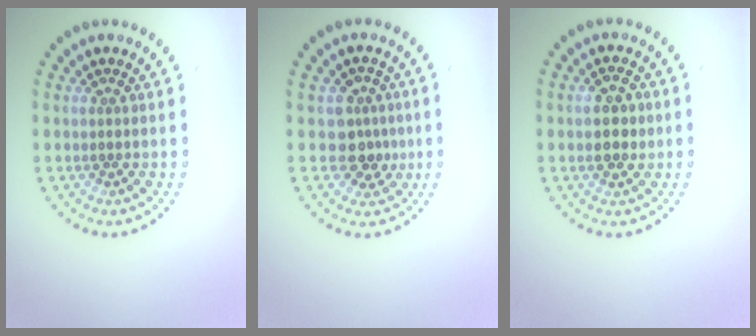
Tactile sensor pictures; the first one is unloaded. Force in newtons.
{"total": 2.9, "press": 2.6, "slide": 1.3}
{"total": 2.8, "press": 2.8, "slide": 0.2}